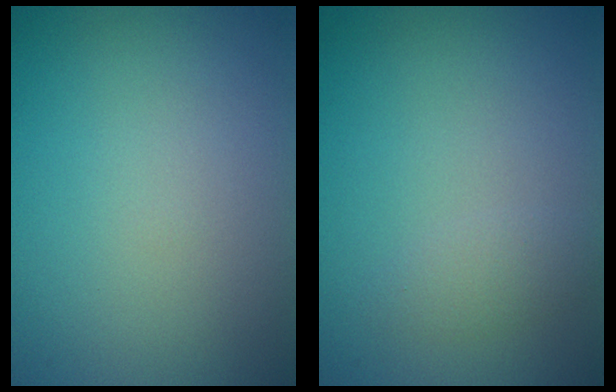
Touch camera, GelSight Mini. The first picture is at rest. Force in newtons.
{"total": 1.2, "press": 1.2, "slide": 0.0}